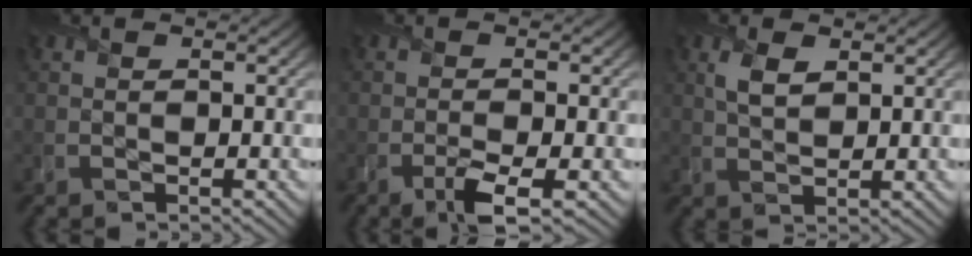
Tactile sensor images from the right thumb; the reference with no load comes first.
{"total": 3.0, "force": [-1.7, 0.5, 2.4], "torque": [-0.048, -0.004, -0.038]}
{"total": 3.1, "force": [1.4, 1.6, 2.2], "torque": [-0.053, 0.000, 0.030]}